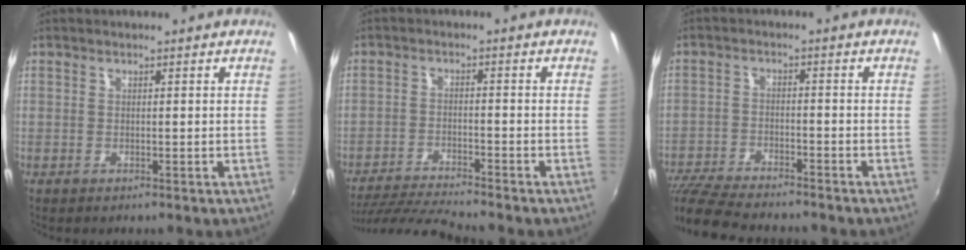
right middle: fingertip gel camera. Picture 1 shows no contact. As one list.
[{"total": 9.8, "force": [-9.1, -0.5, 3.4], "torque": [-0.090, -0.012, -0.168]}, {"total": 12.3, "force": [-11.1, 1.8, 5.0], "torque": [-0.125, -0.025, -0.196]}]